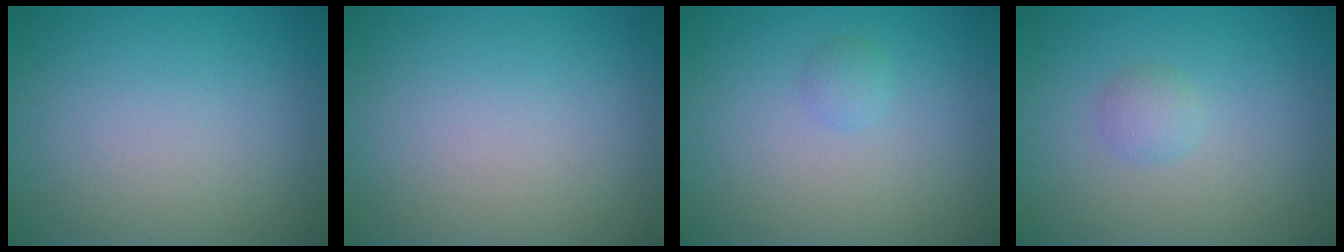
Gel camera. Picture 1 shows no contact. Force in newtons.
{"total": 0.0}
{"total": 0.8, "press": 0.8, "slide": 0.1}
{"total": 1.3, "press": 1.3, "slide": 0.1}